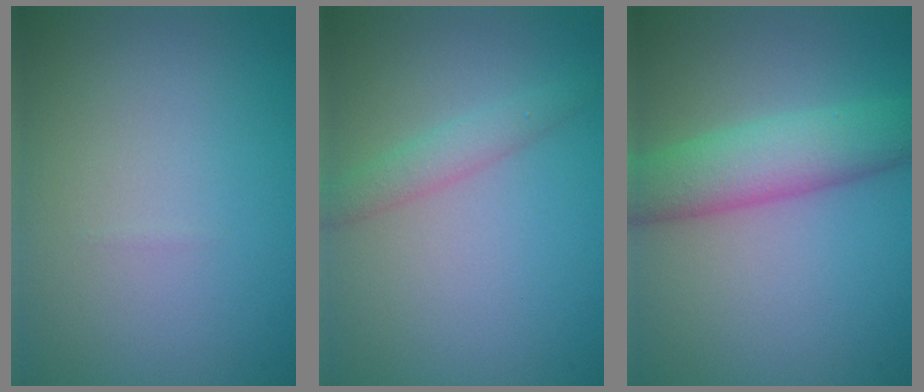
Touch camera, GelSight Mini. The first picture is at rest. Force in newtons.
{"total": 1.9, "press": 1.9, "slide": 0.0}
{"total": 5.6, "press": 5.6, "slide": 0.2}